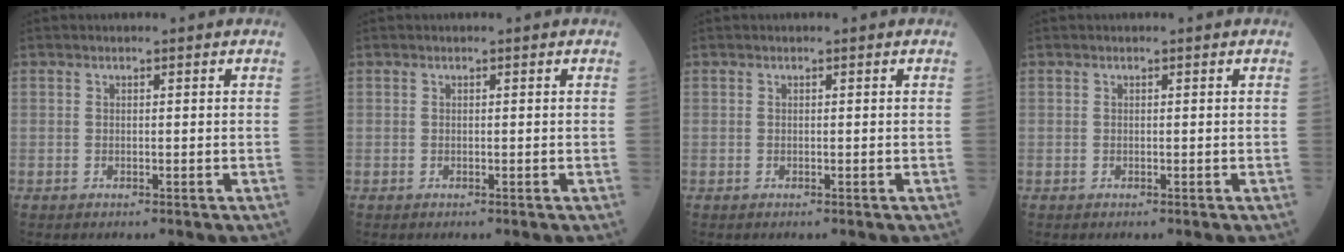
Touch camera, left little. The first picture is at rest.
{"total": 0.0}
{"total": 0.0}
{"total": 0.0}